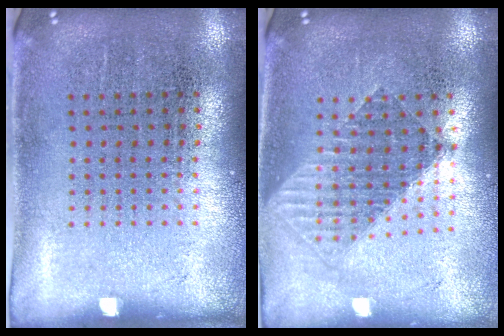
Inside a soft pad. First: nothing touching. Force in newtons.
{"total": 1.6, "press": 1.3, "slide": 0.9}